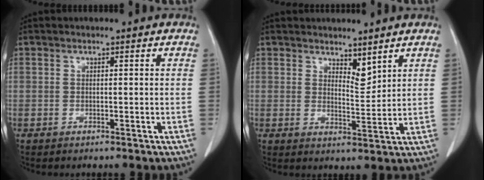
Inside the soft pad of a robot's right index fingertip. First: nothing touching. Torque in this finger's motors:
{"motor_torque": [0.01, 0.04, 0.04, 0.00]}